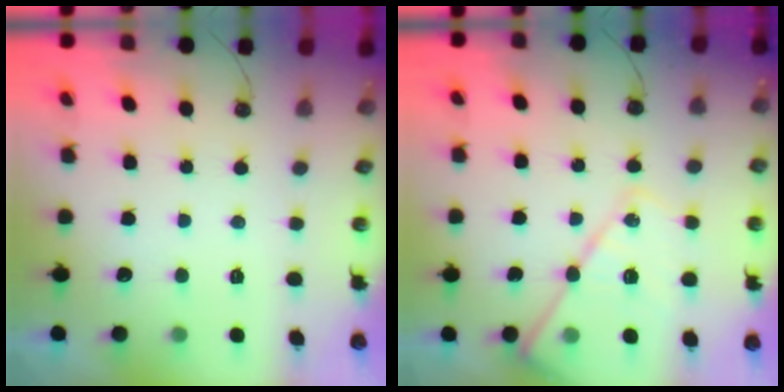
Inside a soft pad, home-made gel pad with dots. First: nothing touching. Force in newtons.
{"total": 16.0, "press": 16.0, "slide": 1.2}